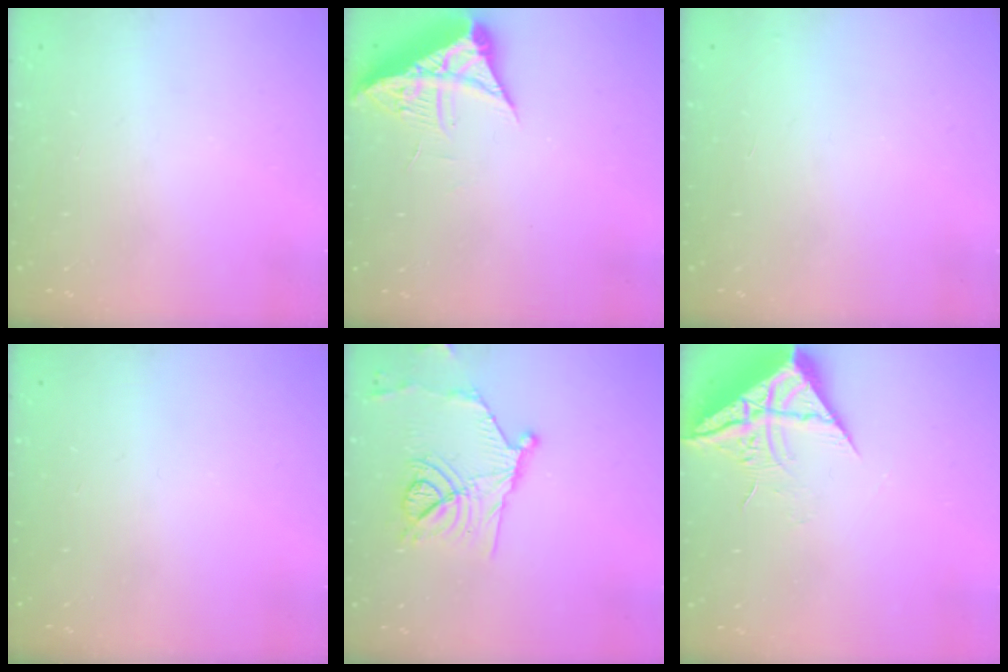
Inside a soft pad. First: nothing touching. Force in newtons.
{"total": 8.1, "press": 8.0, "slide": 0.8}
{"total": 2.9, "press": 2.9, "slide": 0.1}
{"total": 0.0}
{"total": 14.8, "press": 14.6, "slide": 2.2}
{"total": 10.0, "press": 9.9, "slide": 1.0}